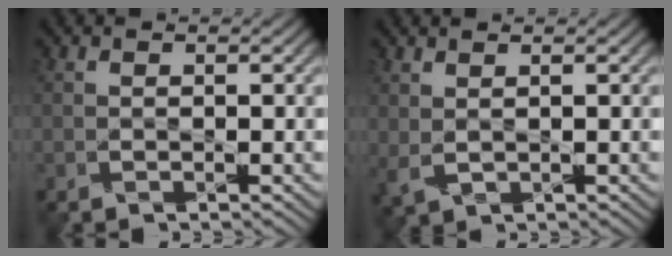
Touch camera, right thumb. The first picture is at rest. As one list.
[{"total": 1.9, "force": [1.0, 0.7, 1.5], "torque": [-0.044, -0.001, 0.025]}]